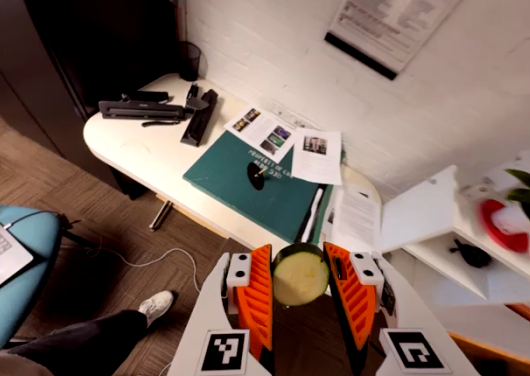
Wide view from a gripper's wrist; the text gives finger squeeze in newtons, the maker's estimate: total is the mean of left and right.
{"total": 12.2, "left": 13.0, "right": 11.4}